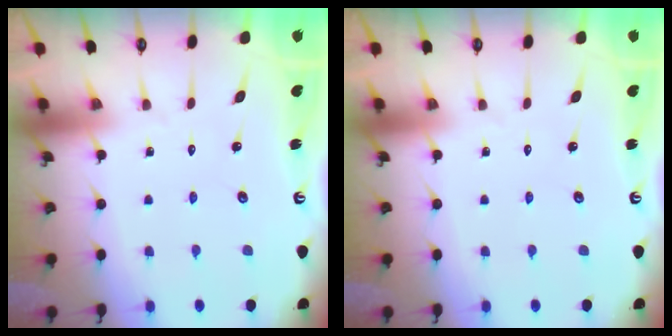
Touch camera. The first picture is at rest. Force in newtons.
{"total": 0.0}